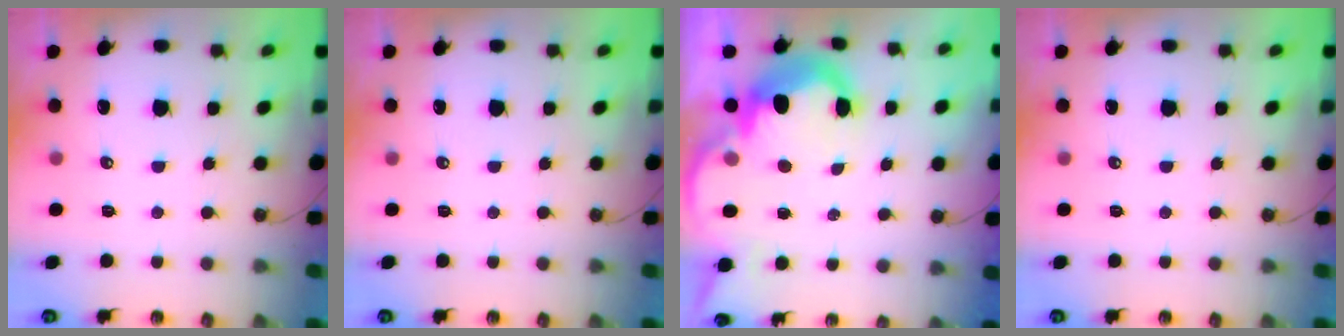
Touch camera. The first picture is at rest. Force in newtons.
{"total": 0.0}
{"total": 13.3, "press": 13.2, "slide": 0.9}
{"total": 0.0}